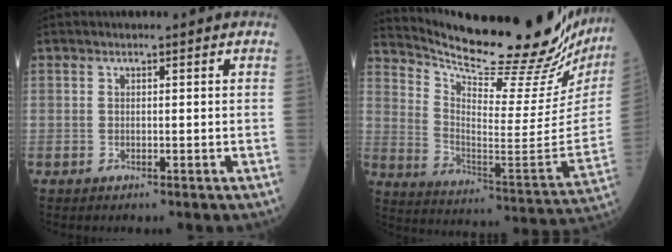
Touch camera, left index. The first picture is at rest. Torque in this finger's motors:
{"motor_torque": [0.64, -1.49, 0.22, 0.05]}